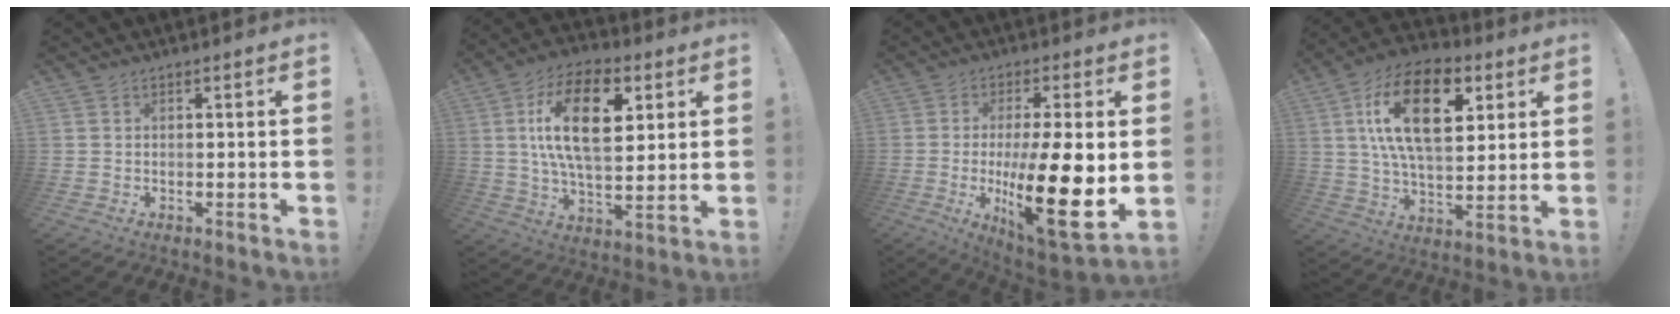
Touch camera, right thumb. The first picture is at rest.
{"total": 19.4, "force": [5.7, 9.4, 16.0], "torque": [-0.272, -0.013, 0.084]}
{"total": 20.5, "force": [-1.9, 5.1, 19.8], "torque": [-0.319, -0.017, -0.025]}
{"total": 21.4, "force": [7.5, 11.0, 16.7], "torque": [-0.289, -0.021, 0.118]}